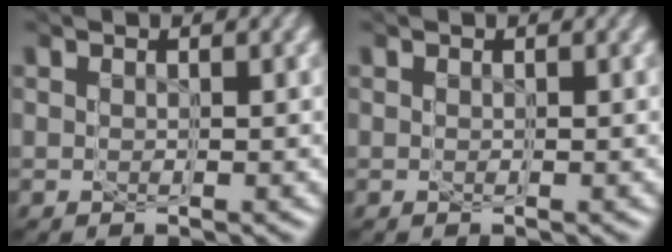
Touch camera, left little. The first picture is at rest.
{"total": 0.0}